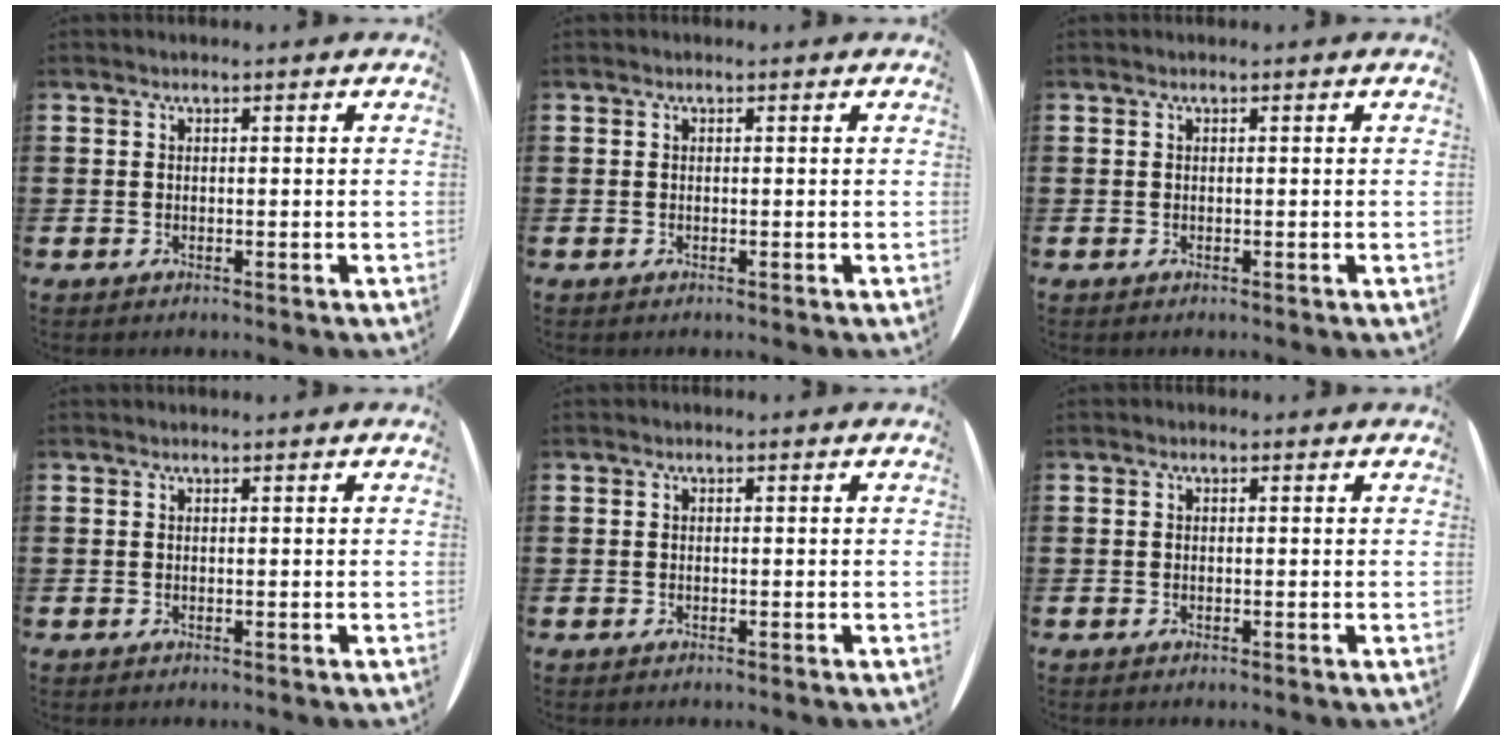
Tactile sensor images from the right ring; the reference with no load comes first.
{"total": 0.0}
{"total": 0.0}
{"total": 0.0}
{"total": 0.0}
{"total": 0.0}